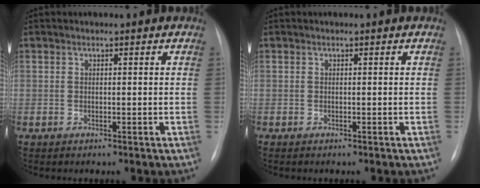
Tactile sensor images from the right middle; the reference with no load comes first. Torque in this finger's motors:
{"motor_torque": [0.30, -0.37, 0.07, 0.02]}